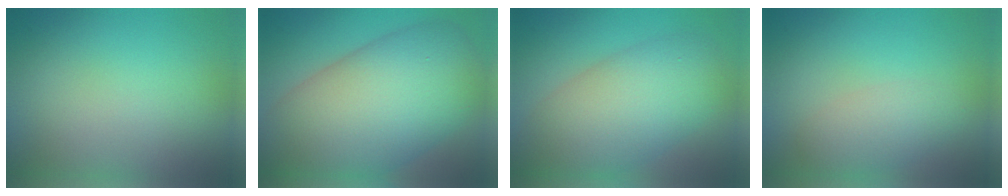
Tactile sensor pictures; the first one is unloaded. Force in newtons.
{"total": 15.7, "press": 15.6, "slide": 0.7}
{"total": 9.0, "press": 9.0, "slide": 0.4}
{"total": 2.8, "press": 2.8, "slide": 0.1}